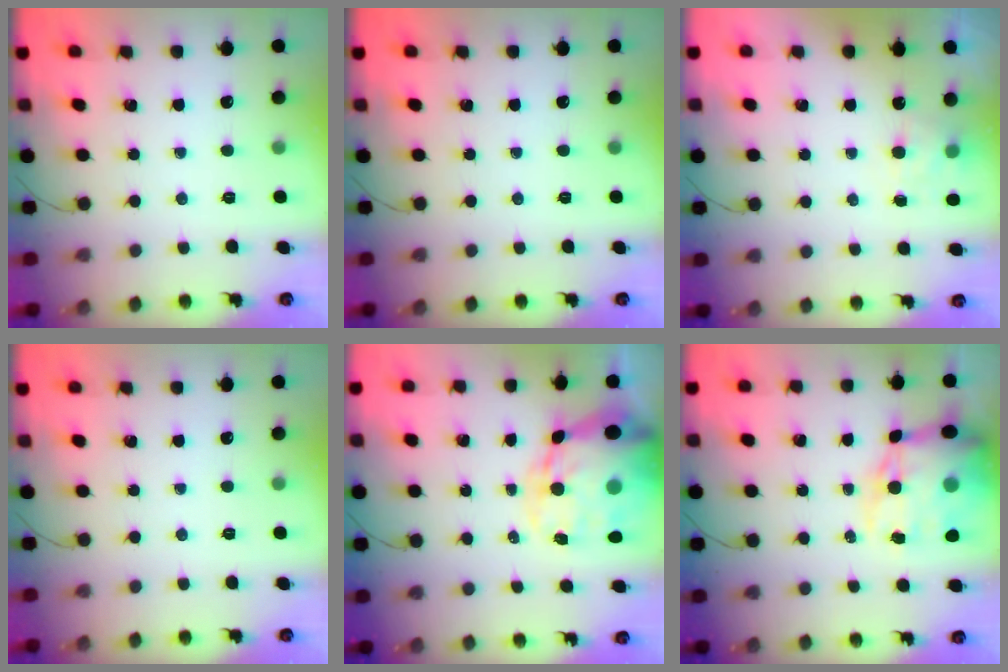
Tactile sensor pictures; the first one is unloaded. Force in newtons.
{"total": 0.0}
{"total": 4.9, "press": 4.8, "slide": 1.0}
{"total": 0.0}
{"total": 22.2, "press": 21.4, "slide": 5.9}
{"total": 20.0, "press": 19.6, "slide": 4.3}